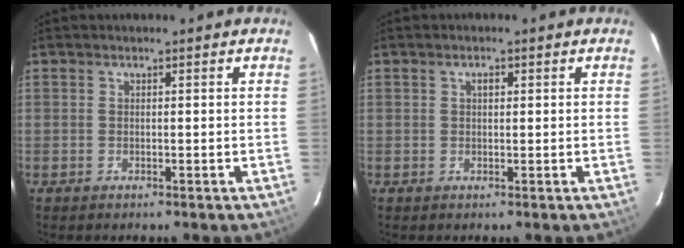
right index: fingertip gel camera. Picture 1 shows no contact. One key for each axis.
{"total": 1.2, "fx": 0.4, "fy": 0.7, "fz": 0.9, "tx": -0.013, "ty": 0.006, "tz": 0.006}